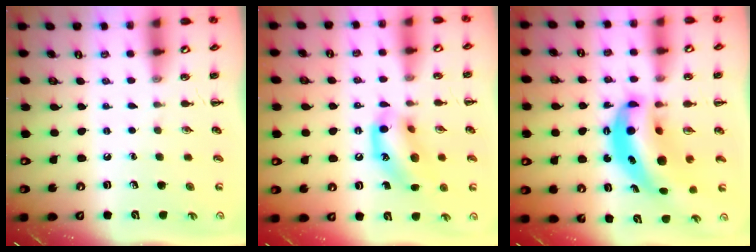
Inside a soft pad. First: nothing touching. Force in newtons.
{"total": 13.9, "press": 13.6, "slide": 3.0}
{"total": 11.5, "press": 11.2, "slide": 2.4}